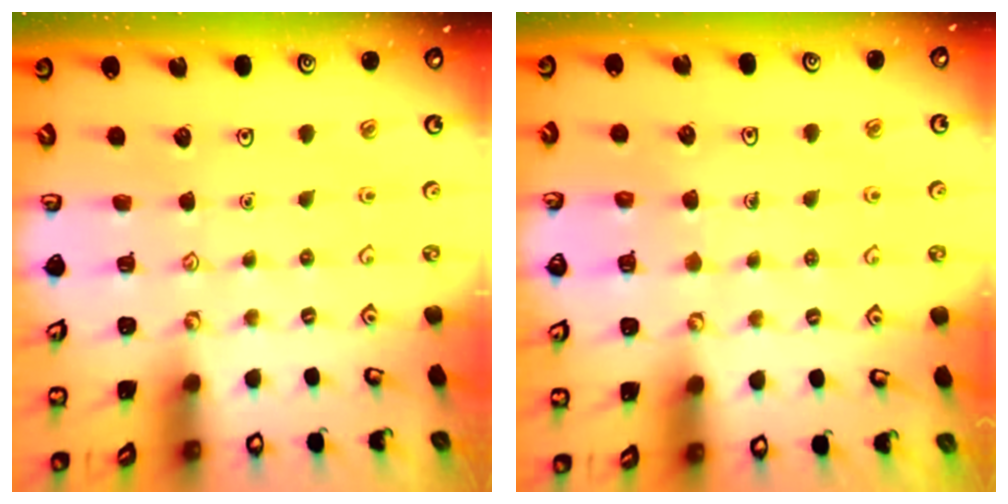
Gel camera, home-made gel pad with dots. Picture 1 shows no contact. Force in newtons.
{"total": 4.7, "press": 4.6, "slide": 0.4}